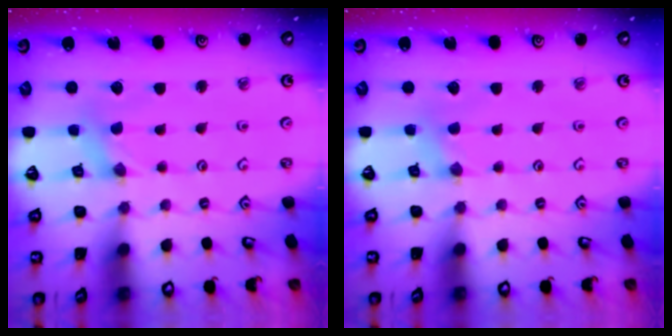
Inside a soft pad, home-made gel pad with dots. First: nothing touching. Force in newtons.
{"total": 1.8, "press": 1.8, "slide": 0.4}